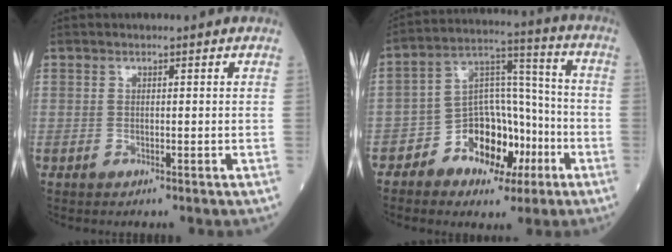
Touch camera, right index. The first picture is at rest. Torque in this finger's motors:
{"motor_torque": [0.43, -0.07, 0.19, 0.02]}